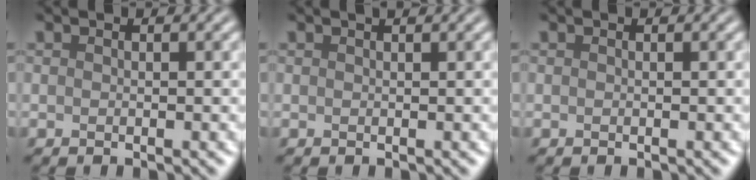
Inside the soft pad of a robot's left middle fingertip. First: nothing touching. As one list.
[{"total": 0.7, "force": [0.5, 0.2, 0.5], "torque": [-0.002, 0.004, 0.006]}, {"total": 0.0}]